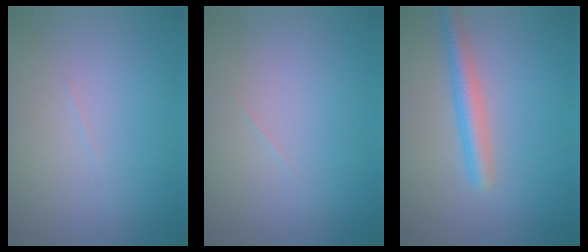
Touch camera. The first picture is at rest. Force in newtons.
{"total": 0.0}
{"total": 3.0, "press": 3.0, "slide": 0.1}